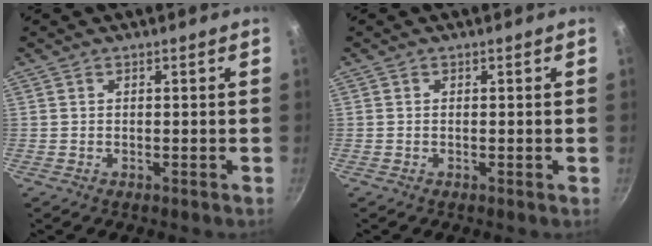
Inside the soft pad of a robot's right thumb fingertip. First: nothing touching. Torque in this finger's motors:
{"motor_torque": [-0.03, 0.30, 0.42, -0.21, -0.01]}